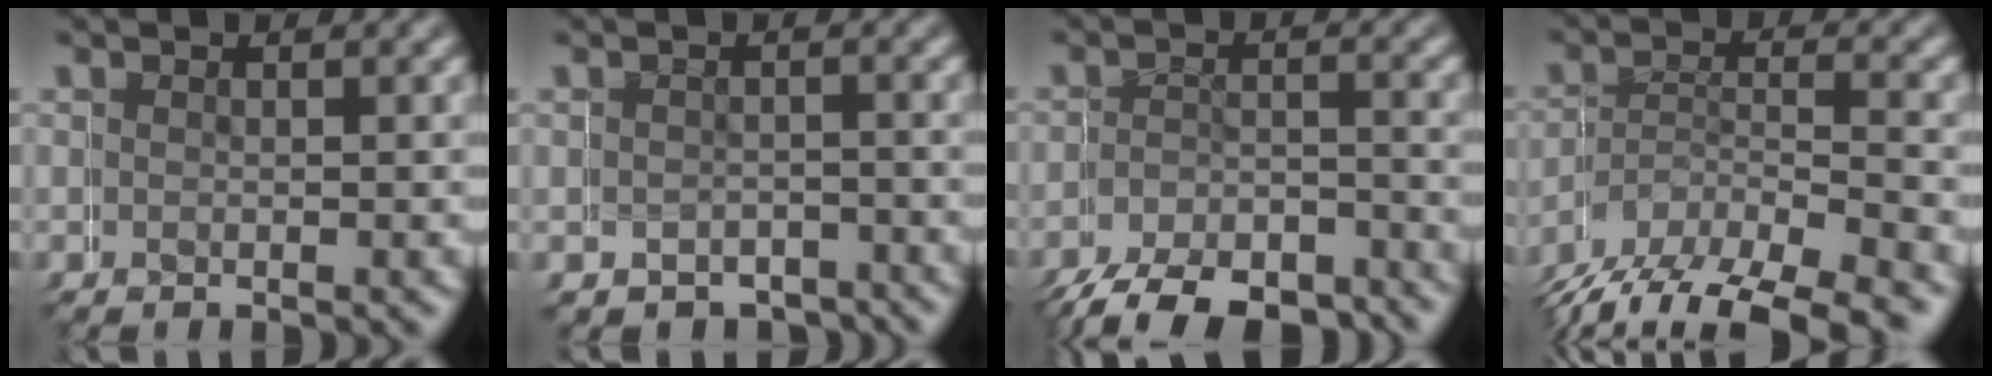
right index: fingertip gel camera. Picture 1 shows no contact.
{"total": 2.2, "force": [-1.0, 0.9, -1.8], "torque": [0.018, -0.002, -0.015]}
{"total": 7.7, "force": [-7.2, 2.7, 0.7], "torque": [-0.015, -0.020, -0.105]}
{"total": 7.2, "force": [-5.3, 4.0, 2.9], "torque": [-0.045, -0.010, -0.081]}